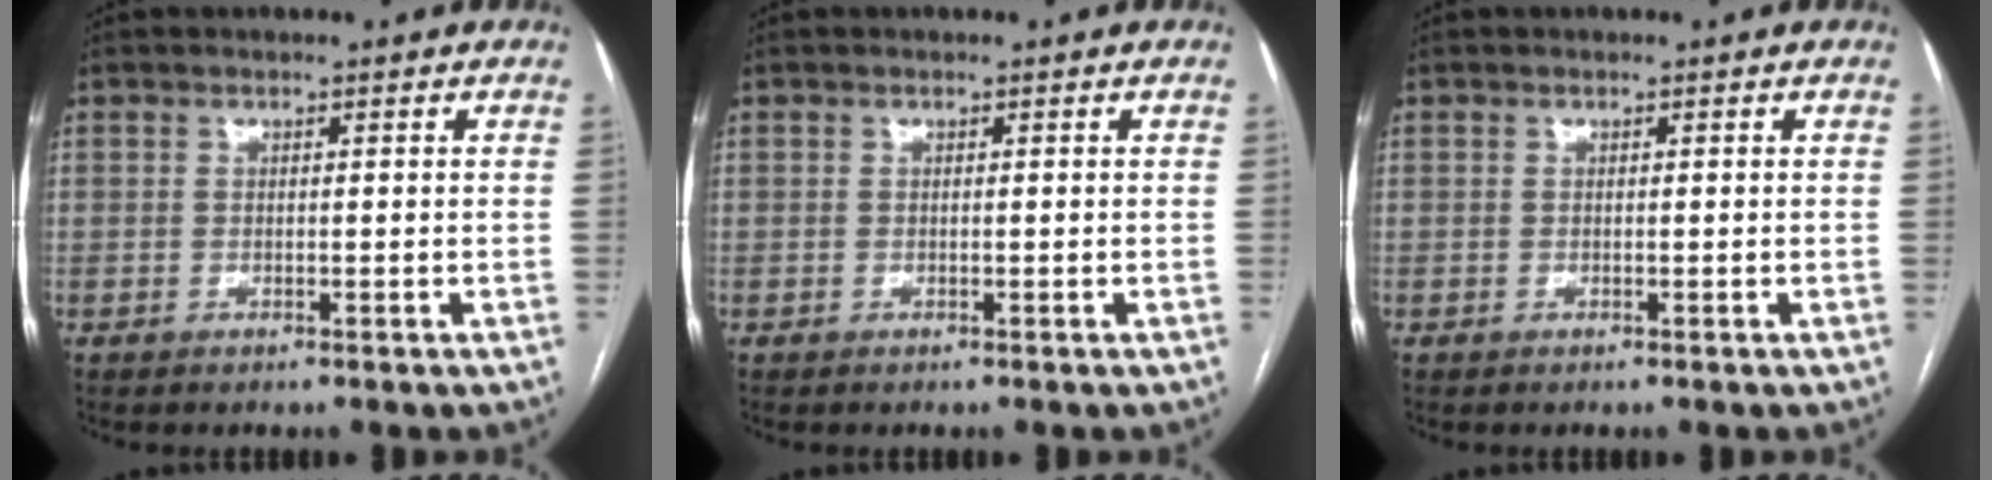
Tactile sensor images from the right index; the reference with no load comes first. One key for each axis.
{"total": 0.0}
{"total": 0.0}